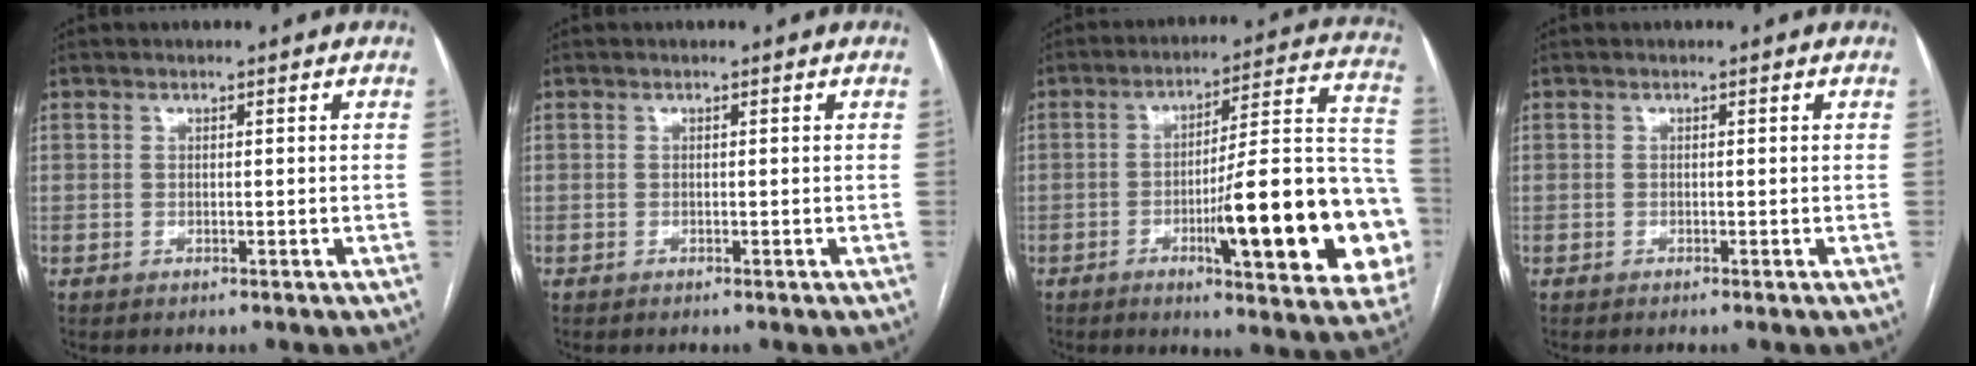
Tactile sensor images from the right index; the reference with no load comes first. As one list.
[{"total": 0.0}, {"total": 22.9, "force": [-6.1, 3.5, 21.8], "torque": [-0.218, 0.019, -0.073]}, {"total": 0.0}]